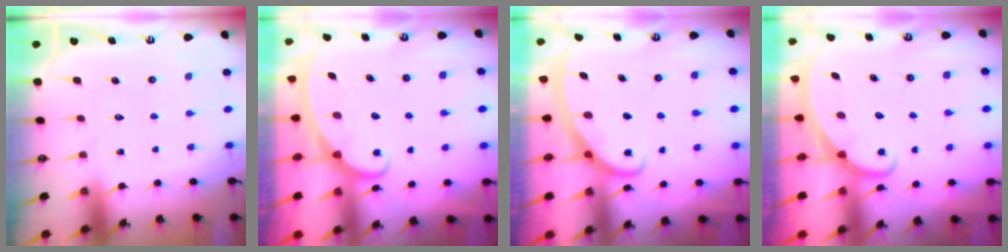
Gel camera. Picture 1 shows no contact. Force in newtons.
{"total": 2.5, "press": 2.5, "slide": 0.3}
{"total": 2.8, "press": 2.8, "slide": 0.4}
{"total": 2.2, "press": 2.2, "slide": 0.1}